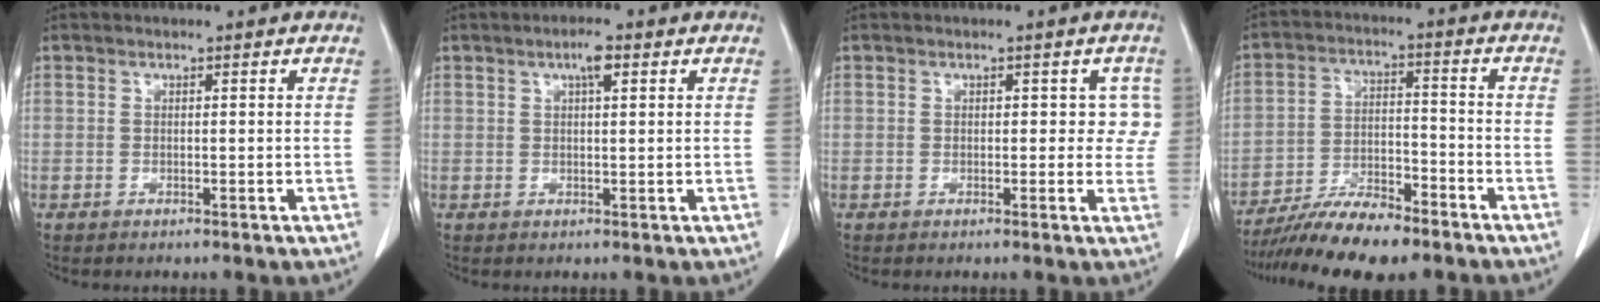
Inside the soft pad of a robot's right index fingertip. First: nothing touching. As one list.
[{"total": 2.6, "force": [1.2, 0.4, 2.3], "torque": [-0.042, 0.004, 0.018]}, {"total": 3.1, "force": [0.6, 2.0, 2.3], "torque": [-0.010, 0.016, 0.000]}, {"total": 10.9, "force": [-9.0, 2.6, 5.6], "torque": [-0.094, -0.006, -0.159]}]